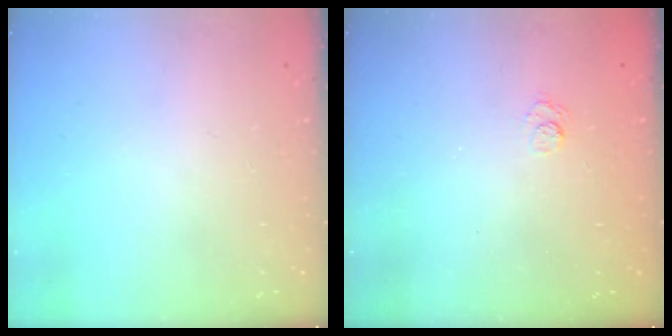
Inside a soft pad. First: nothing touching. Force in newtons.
{"total": 2.6, "press": 2.3, "slide": 1.3}